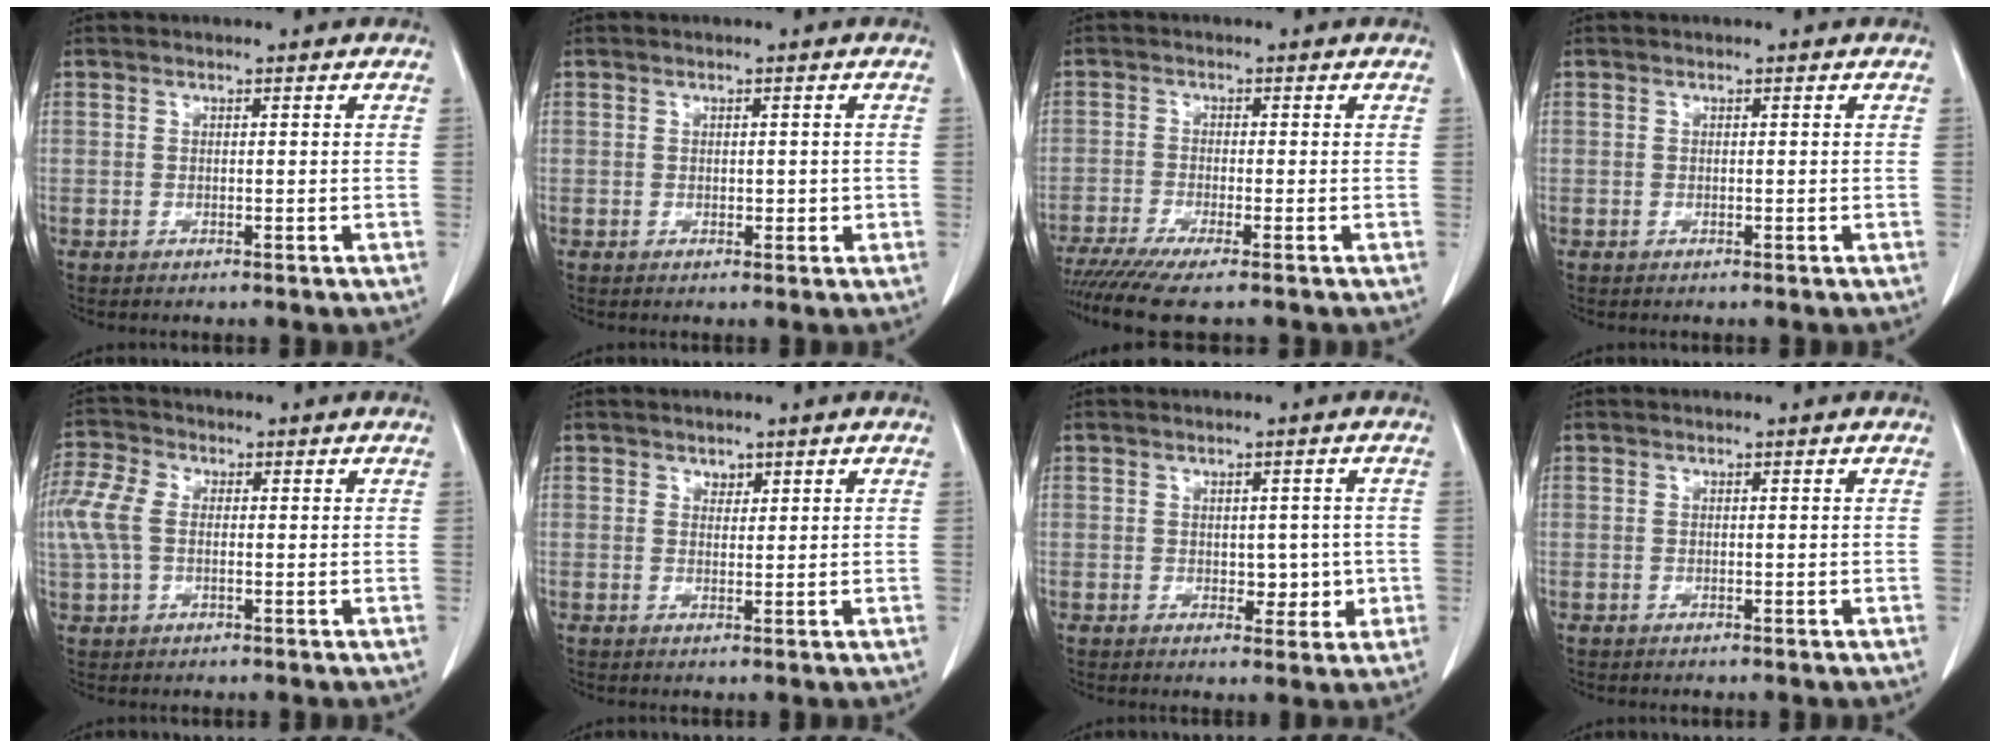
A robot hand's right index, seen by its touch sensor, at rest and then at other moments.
{"total": 1.6, "force": [-0.1, 1.1, 1.1], "torque": [-0.011, 0.004, 0.002]}
{"total": 8.6, "force": [-6.8, -0.2, 5.2], "torque": [-0.079, -0.021, -0.114]}
{"total": 0.0}
{"total": 8.7, "force": [0.5, 5.6, 6.6], "torque": [-0.187, 0.029, 0.012]}
{"total": 1.2, "force": [0.9, 0.8, 0.4], "torque": [-0.001, -0.005, 0.013]}
{"total": 3.8, "force": [-0.3, 2.5, 2.8], "torque": [-0.024, 0.005, 0.004]}
{"total": 0.0}